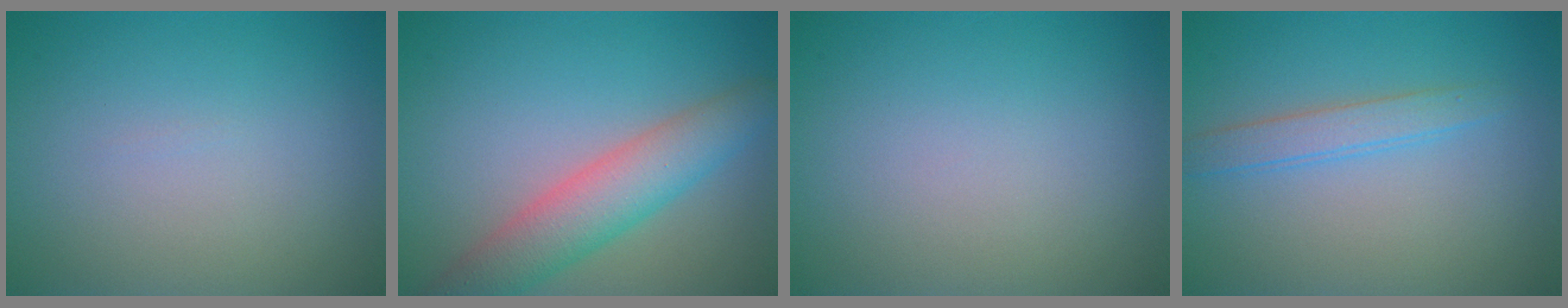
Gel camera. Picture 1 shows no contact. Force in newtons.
{"total": 5.4, "press": 5.4, "slide": 0.3}
{"total": 0.0}
{"total": 2.1, "press": 2.1, "slide": 0.1}